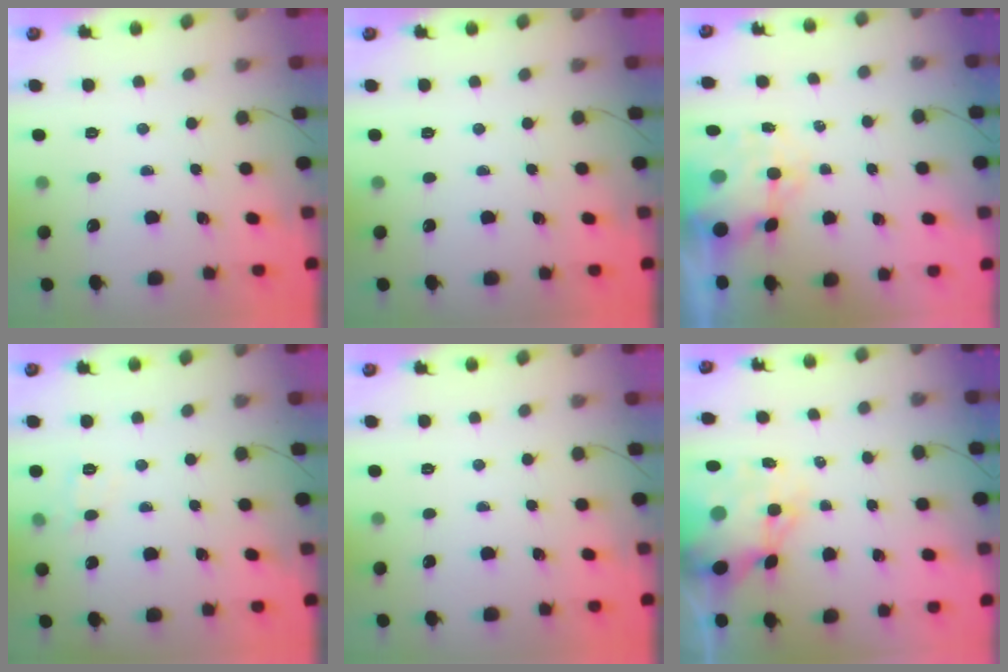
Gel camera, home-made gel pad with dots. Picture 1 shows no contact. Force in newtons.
{"total": 0.0}
{"total": 9.1, "press": 8.8, "slide": 2.1}
{"total": 7.0, "press": 6.8, "slide": 1.8}
{"total": 0.0}
{"total": 11.4, "press": 11.1, "slide": 2.7}